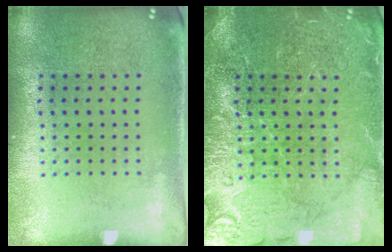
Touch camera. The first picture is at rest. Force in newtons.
{"total": 5.9, "press": 5.8, "slide": 1.0}